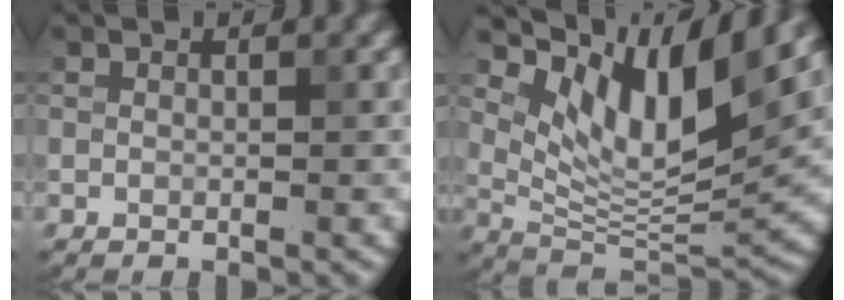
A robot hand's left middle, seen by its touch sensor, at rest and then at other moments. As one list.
[{"total": 10.1, "force": [5.6, 3.4, 7.7], "torque": [-0.127, -0.012, 0.112]}]